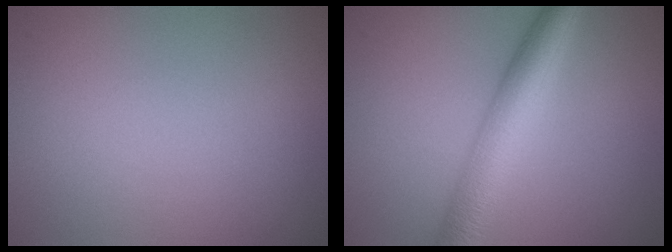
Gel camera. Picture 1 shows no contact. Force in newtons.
{"total": 6.0, "press": 6.0, "slide": 0.1}